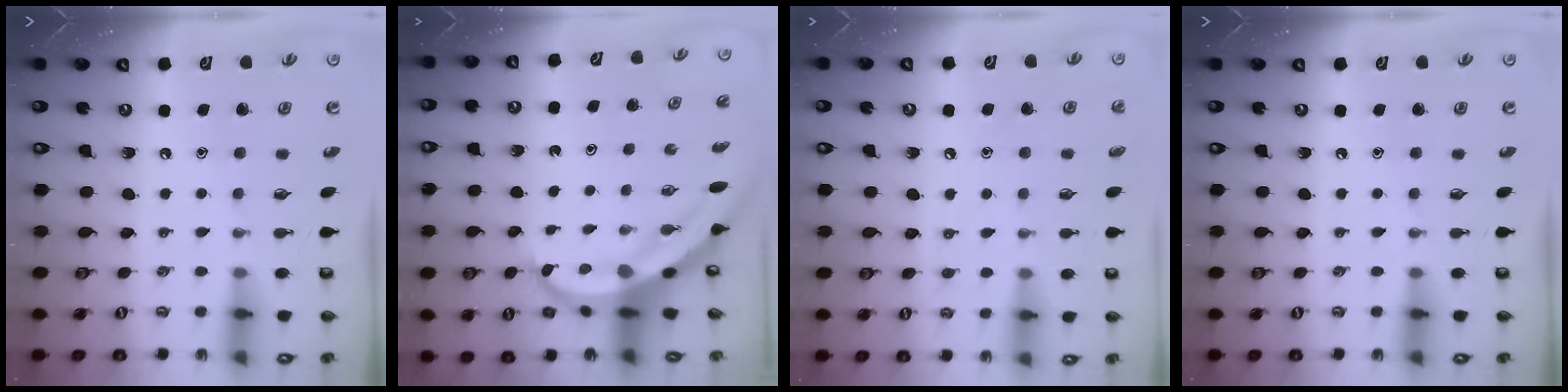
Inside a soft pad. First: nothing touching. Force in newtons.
{"total": 6.7, "press": 6.7, "slide": 0.8}
{"total": 4.9, "press": 4.9, "slide": 0.5}
{"total": 0.0}